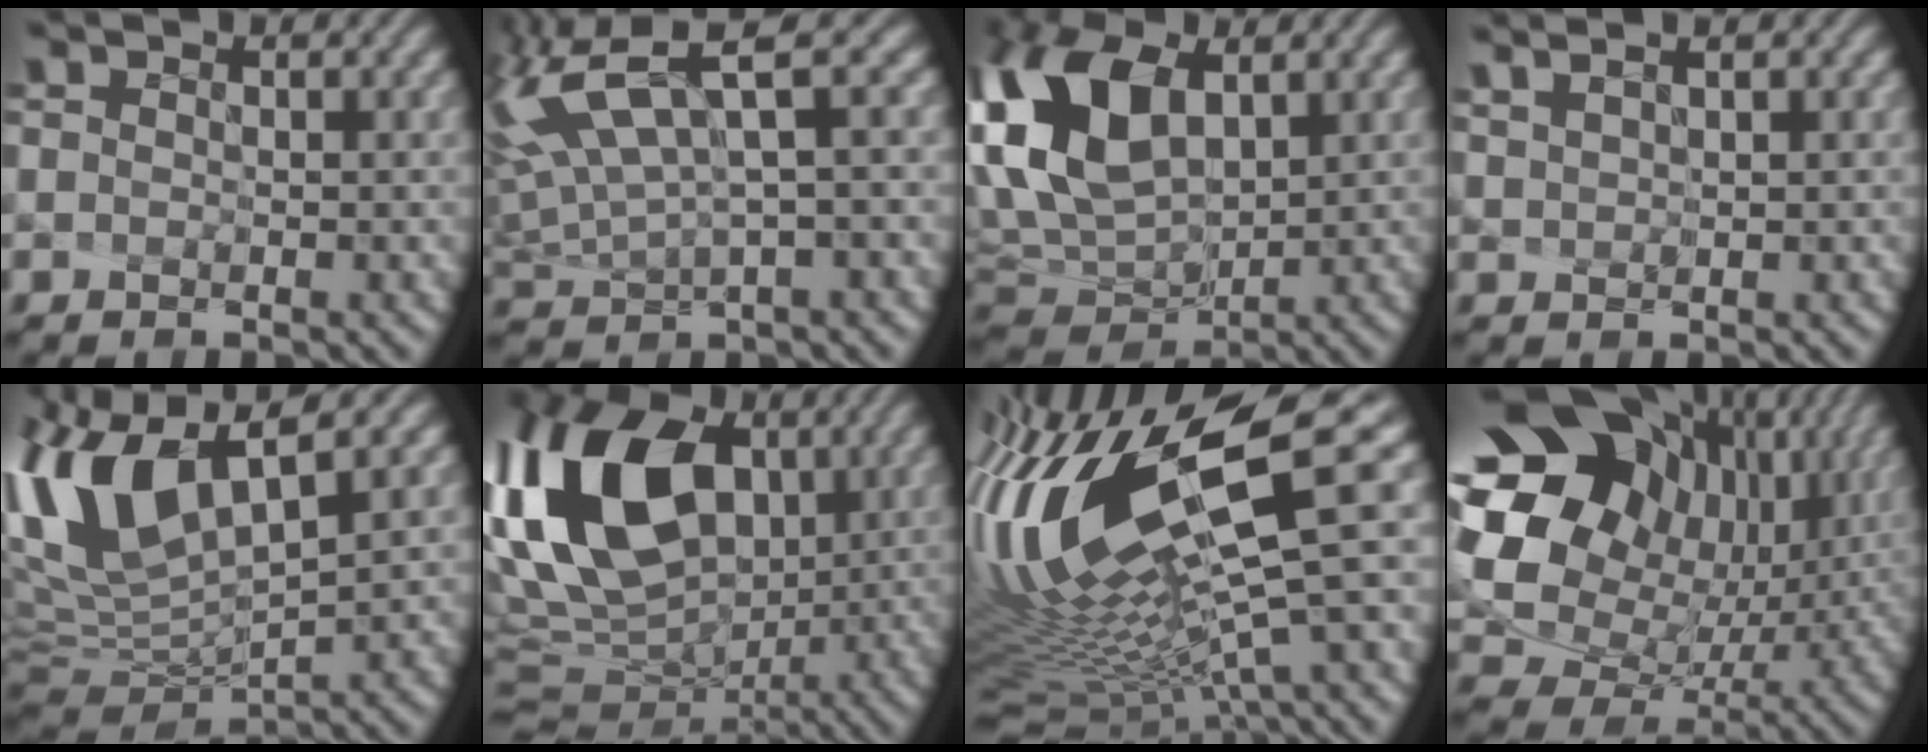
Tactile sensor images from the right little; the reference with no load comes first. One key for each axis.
{"total": 6.7, "fx": 2.9, "fy": 0.7, "fz": 6.0, "tx": -0.161, "ty": -0.003, "tz": 0.089}
{"total": 10.7, "fx": 2.5, "fy": 6.4, "fz": 8.2, "tx": -0.227, "ty": -0.008, "tz": 0.076}
{"total": 1.2, "fx": 0.9, "fy": -0.6, "fz": -0.5, "tx": -0.018, "ty": -0.015, "tz": 0.048}
{"total": 8.8, "fx": 3.8, "fy": 2.8, "fz": 7.4, "tx": -0.188, "ty": -0.009, "tz": 0.105}
{"total": 14.3, "fx": 2.0, "fy": 9.5, "fz": 10.5, "tx": -0.235, "ty": -0.011, "tz": 0.067}
{"total": 14.9, "fx": 0.9, "fy": 3.0, "fz": 14.6, "tx": -0.302, "ty": -0.019, "tz": 0.066}
{"total": 16.5, "fx": 5.1, "fy": 12.9, "fz": 8.9, "tx": -0.227, "ty": 0.000, "tz": 0.135}